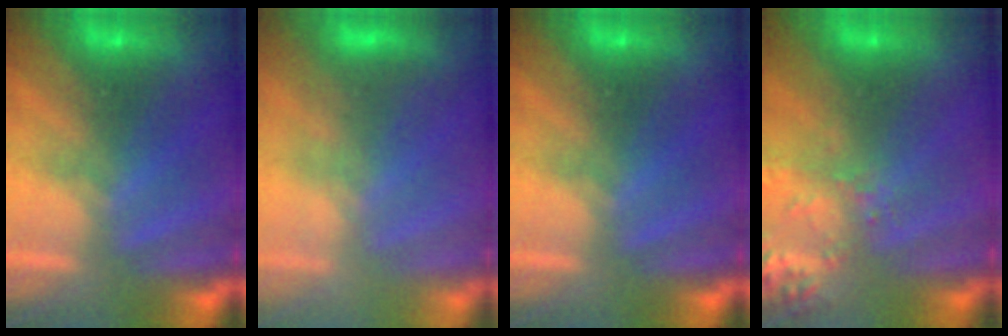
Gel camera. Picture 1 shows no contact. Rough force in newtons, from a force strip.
{"total": 2.6}
{"total": 0.0}
{"total": 2.6}